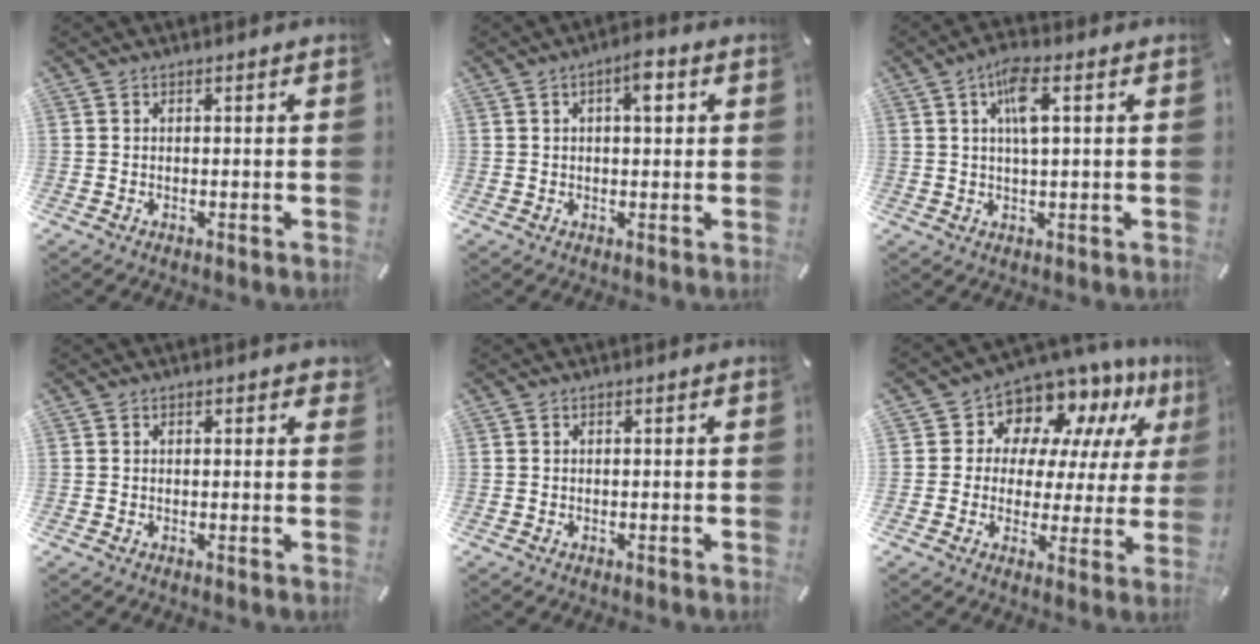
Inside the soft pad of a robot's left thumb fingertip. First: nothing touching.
{"total": 5.4, "force": [1.7, 2.5, 4.5], "torque": [-0.061, -0.002, 0.020]}
{"total": 6.9, "force": [2.2, 2.1, 6.2], "torque": [-0.119, 0.004, 0.034]}
{"total": 1.0, "force": [0.6, 0.5, 0.5], "torque": [-0.002, 0.000, 0.009]}
{"total": 0.0}
{"total": 10.0, "force": [8.0, 6.0, 1.2], "torque": [-0.033, -0.084, 0.143]}